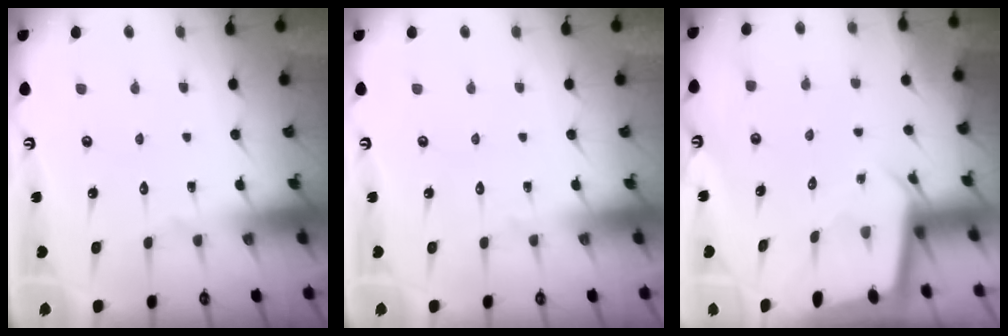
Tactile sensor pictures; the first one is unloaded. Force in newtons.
{"total": 0.0}
{"total": 2.1, "press": 2.1, "slide": 0.1}